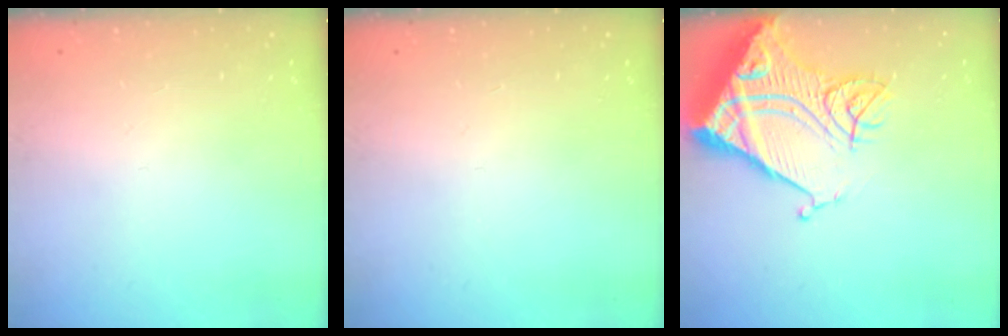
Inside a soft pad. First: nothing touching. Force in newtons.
{"total": 0.0}
{"total": 20.1, "press": 19.9, "slide": 2.6}